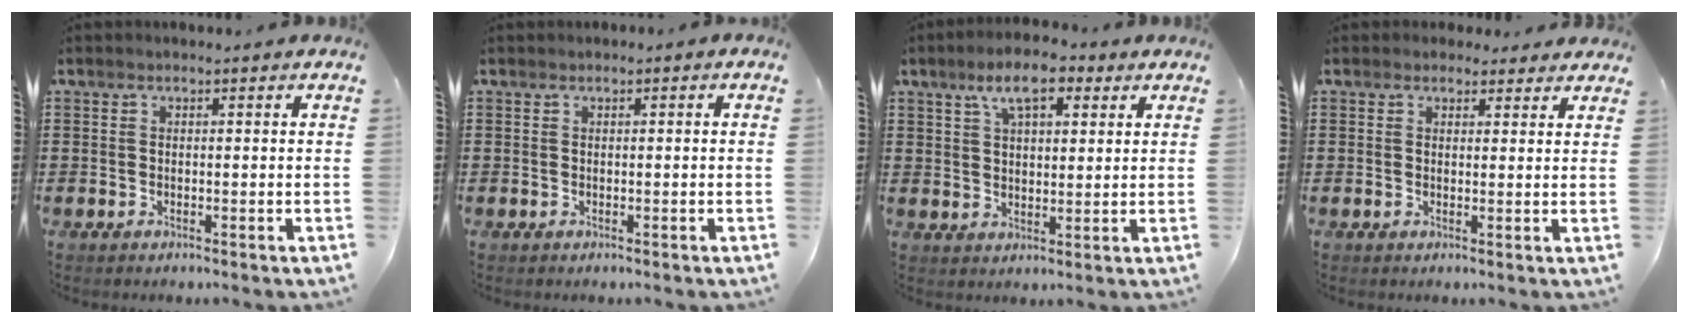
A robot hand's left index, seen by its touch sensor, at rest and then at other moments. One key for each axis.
{"total": 0.0}
{"total": 7.2, "fx": 4.6, "fy": 3.0, "fz": 4.7, "tx": -0.090, "ty": 0.003, "tz": 0.078}
{"total": 2.2, "fx": 1.8, "fy": 1.2, "fz": 0.1, "tx": -0.001, "ty": 0.002, "tz": 0.033}